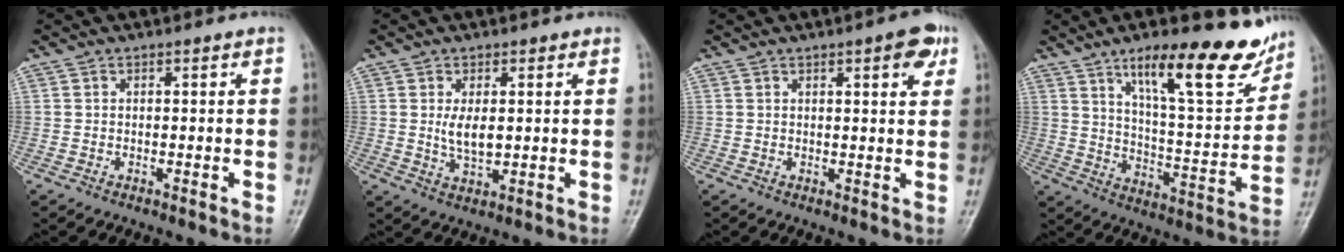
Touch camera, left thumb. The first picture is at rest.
{"total": 4.5, "force": [0.7, 2.3, 3.8], "torque": [-0.066, -0.012, 0.017]}
{"total": 4.8, "force": [2.5, 1.4, 3.9], "torque": [-0.041, -0.007, 0.027]}
{"total": 19.2, "force": [12.6, 5.3, 13.5], "torque": [-0.154, -0.073, 0.200]}